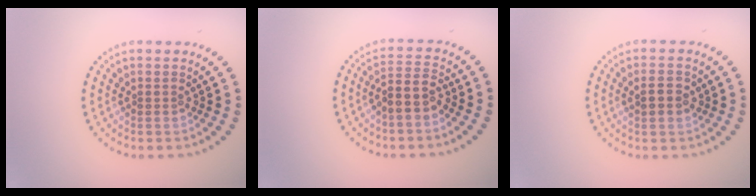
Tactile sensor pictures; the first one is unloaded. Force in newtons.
{"total": 2.5, "press": 2.1, "slide": 1.3}
{"total": 2.1, "press": 2.1, "slide": 0.2}